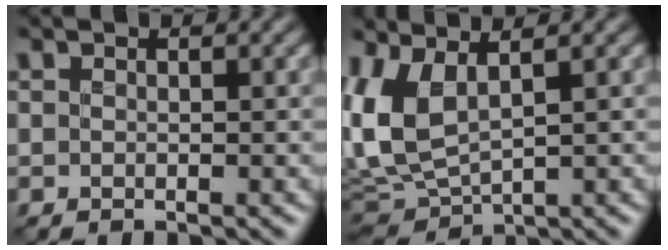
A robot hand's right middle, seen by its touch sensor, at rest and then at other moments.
{"total": 6.5, "force": [1.2, 3.2, 5.6], "torque": [-0.135, 0.002, 0.019]}